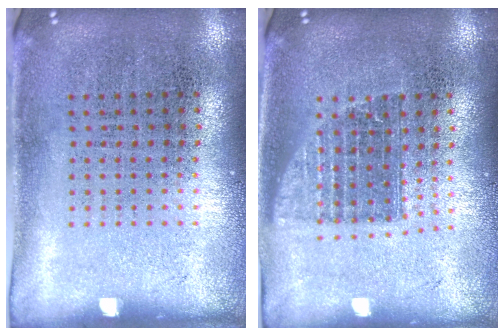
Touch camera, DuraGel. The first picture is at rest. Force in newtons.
{"total": 1.3, "press": 1.1, "slide": 0.7}